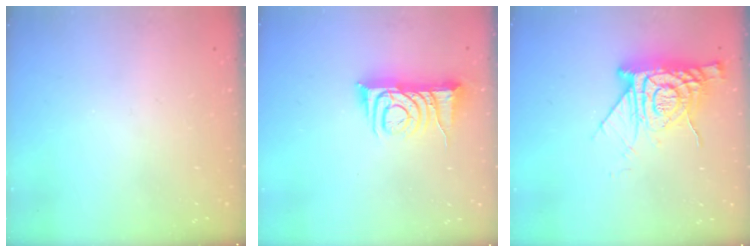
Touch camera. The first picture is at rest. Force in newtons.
{"total": 8.1, "press": 8.0, "slide": 1.2}
{"total": 15.5, "press": 15.4, "slide": 1.2}